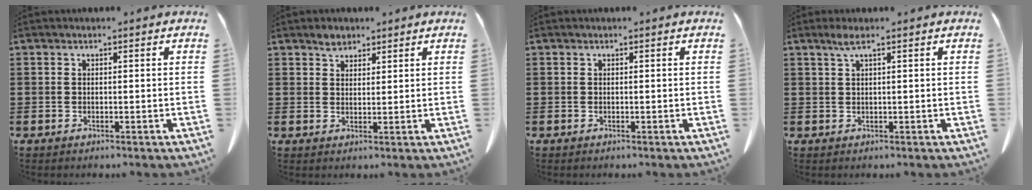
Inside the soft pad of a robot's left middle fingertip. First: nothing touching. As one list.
[{"total": 2.2, "force": [1.8, 1.1, 0.5], "torque": [-0.013, 0.002, 0.036]}, {"total": 0.0}, {"total": 1.9, "force": [0.9, 0.2, 1.6], "torque": [-0.035, 0.003, 0.016]}]